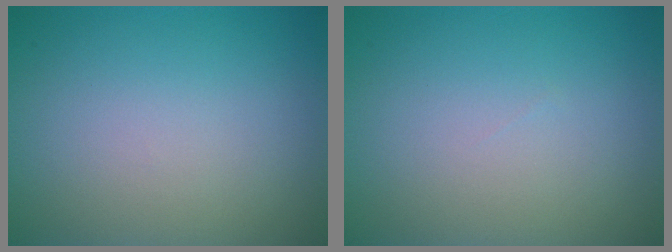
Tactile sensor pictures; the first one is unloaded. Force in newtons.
{"total": 0.0}